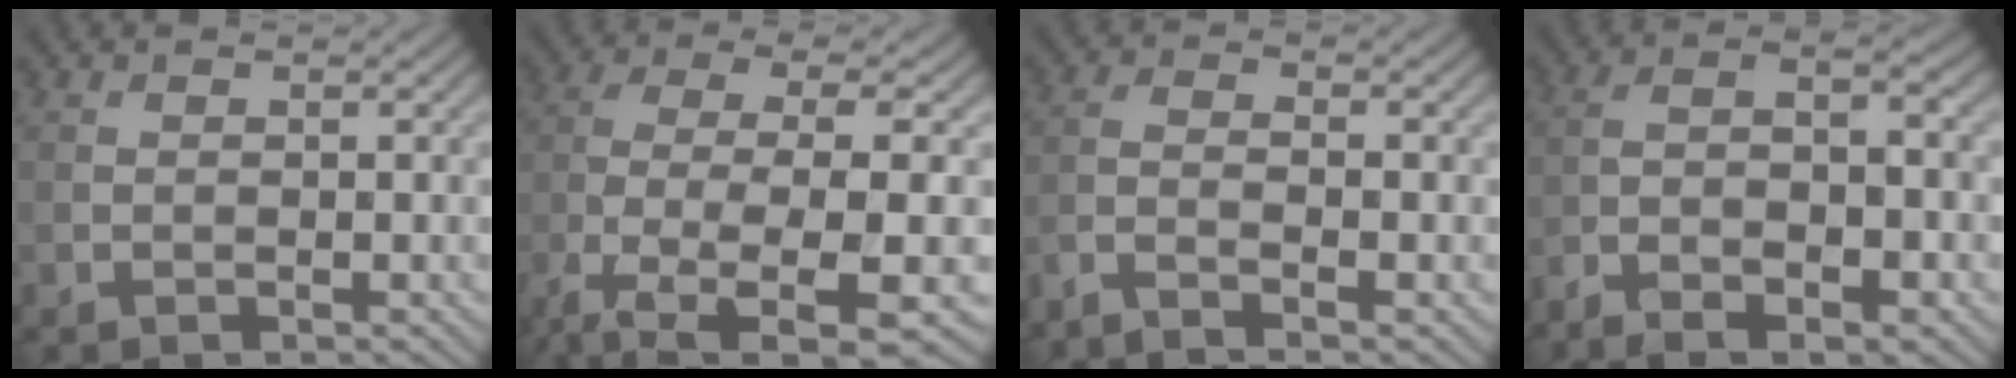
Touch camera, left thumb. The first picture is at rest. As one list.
[{"total": 9.6, "force": [-3.7, 3.2, 8.2], "torque": [-0.169, -0.018, -0.071]}, {"total": 3.5, "force": [-2.5, 0.4, 2.4], "torque": [-0.048, -0.002, -0.064]}, {"total": 9.0, "force": [-5.1, 2.3, 7.0], "torque": [-0.129, -0.009, -0.089]}]